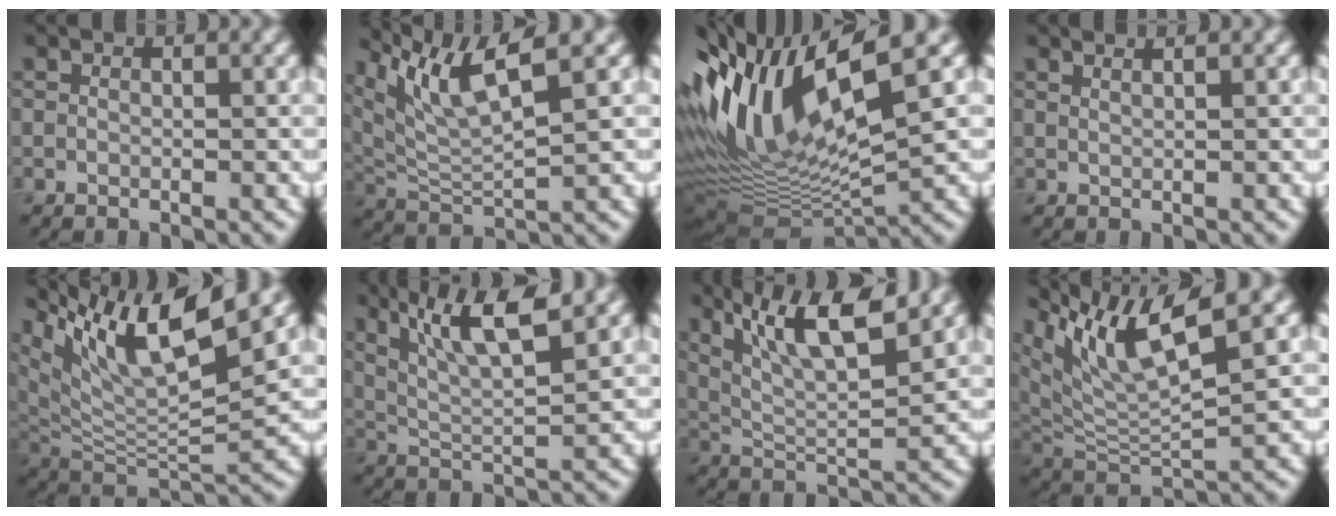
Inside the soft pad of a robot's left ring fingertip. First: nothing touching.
{"total": 6.8, "force": [4.3, 1.3, 5.1], "torque": [-0.107, 0.005, 0.087]}
{"total": 13.3, "force": [2.3, 4.9, 12.2], "torque": [-0.260, -0.001, 0.057]}
{"total": 2.2, "force": [1.6, 0.8, 1.1], "torque": [0.005, 0.000, 0.001]}
{"total": 11.1, "force": [6.8, 2.6, 8.4], "torque": [-0.158, 0.002, 0.133]}
{"total": 7.1, "force": [3.7, 1.6, 5.8], "torque": [-0.102, 0.007, 0.071]}
{"total": 8.5, "force": [4.8, 2.0, 6.7], "torque": [-0.119, 0.007, 0.089]}
{"total": 8.9, "force": [5.2, 1.8, 6.9], "torque": [-0.142, 0.005, 0.104]}